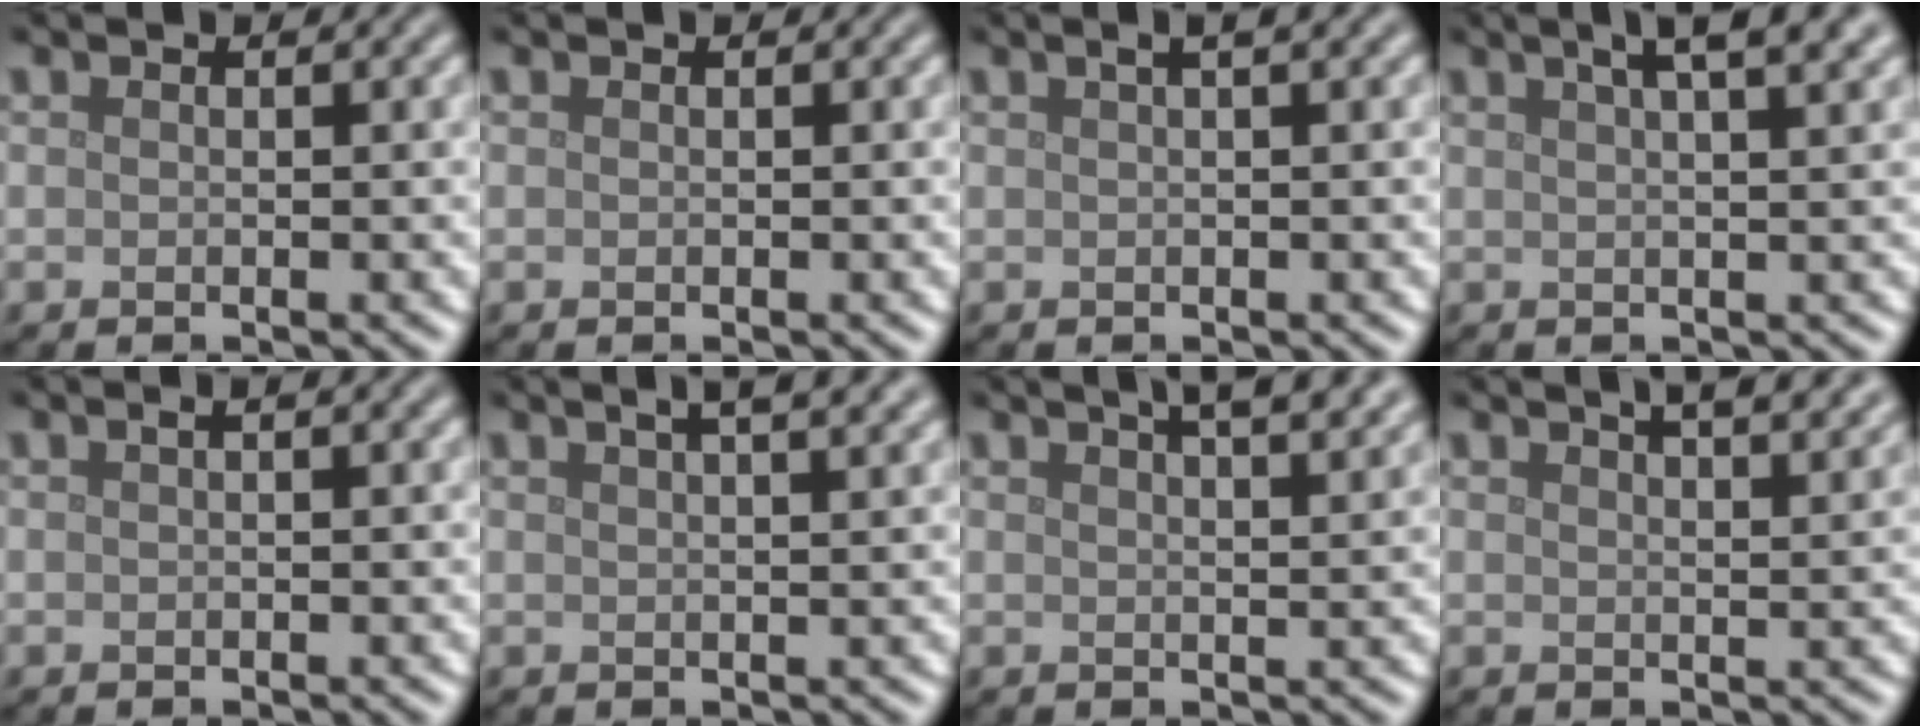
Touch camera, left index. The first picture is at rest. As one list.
[{"total": 0.0}, {"total": 2.9, "force": [1.4, 1.0, 2.3], "torque": [-0.020, 0.003, 0.007]}, {"total": 6.4, "force": [3.9, 2.0, 4.7], "torque": [-0.037, 0.035, 0.024]}, {"total": 1.1, "force": [0.3, 0.2, 1.1], "torque": [-0.020, 0.008, 0.004]}, {"total": 6.1, "force": [3.8, 2.3, 4.1], "torque": [-0.029, 0.041, 0.025]}, {"total": 7.2, "force": [4.6, 2.8, 4.7], "torque": [-0.025, 0.047, 0.034]}, {"total": 6.9, "force": [4.7, 2.6, 4.2], "torque": [-0.023, 0.042, 0.034]}]